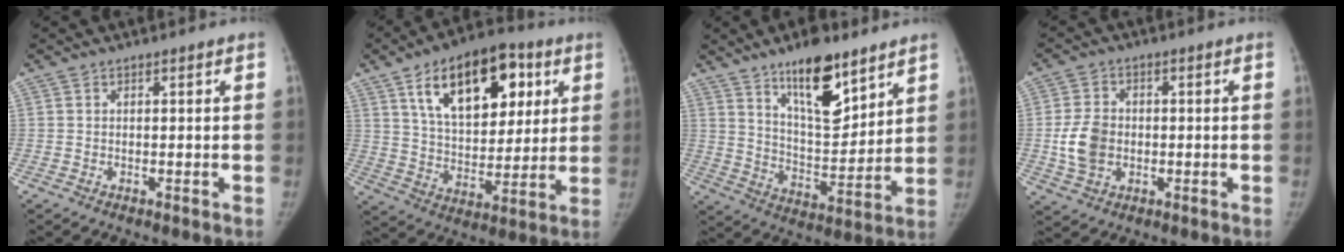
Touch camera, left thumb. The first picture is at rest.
{"total": 21.4, "force": [9.1, 11.8, 15.3], "torque": [-0.194, -0.021, 0.151]}
{"total": 15.5, "force": [10.2, 5.8, 10.2], "torque": [-0.128, -0.070, 0.176]}
{"total": 7.6, "force": [-0.7, 5.8, 4.9], "torque": [-0.083, 0.003, -0.009]}